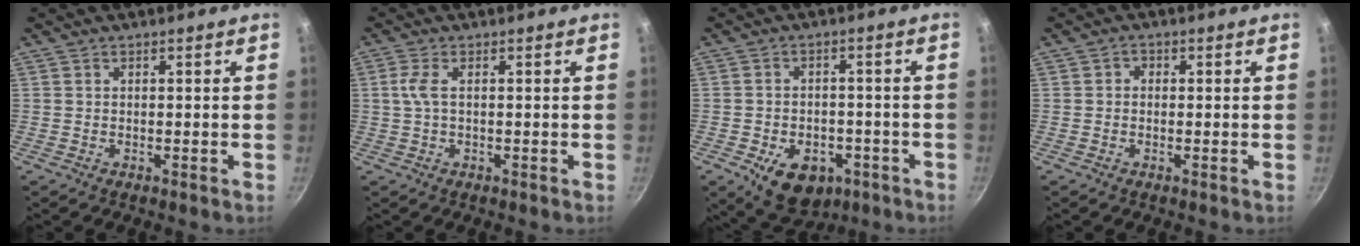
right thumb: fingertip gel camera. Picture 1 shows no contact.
{"total": 2.9, "force": [0.2, 1.0, 2.7], "torque": [-0.069, 0.006, 0.003]}
{"total": 11.6, "force": [-4.9, 7.8, 7.0], "torque": [-0.073, 0.011, -0.060]}
{"total": 1.5, "force": [0.1, 1.3, 0.6], "torque": [-0.006, 0.004, -0.004]}